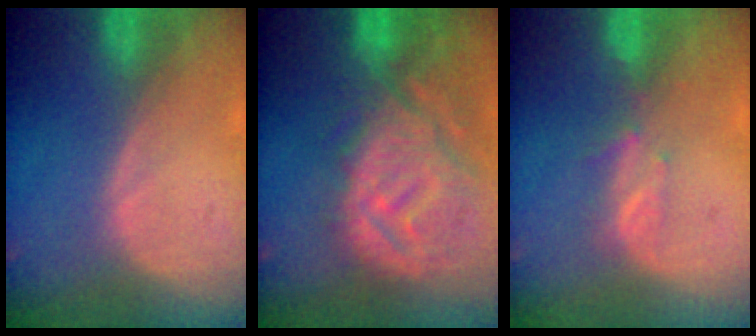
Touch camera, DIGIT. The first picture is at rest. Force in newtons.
{"total": 12.6, "press": 11.1, "slide": 6.0}
{"total": 2.3, "press": 2.1, "slide": 0.8}